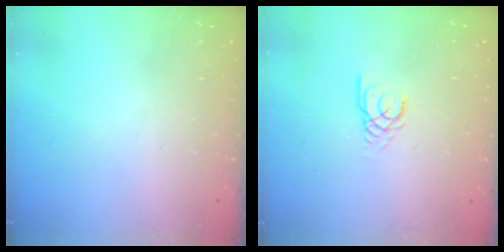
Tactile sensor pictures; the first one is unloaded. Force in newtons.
{"total": 2.2, "press": 2.2, "slide": 0.2}